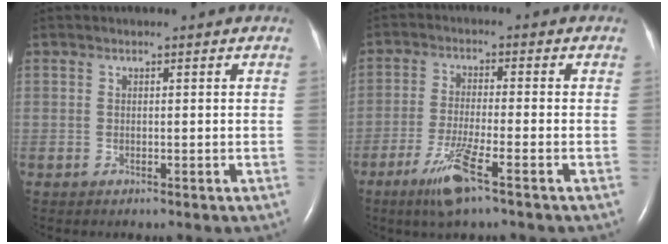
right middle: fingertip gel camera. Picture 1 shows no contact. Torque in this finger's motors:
{"motor_torque": [0.19, -0.14, 0.16, 0.09]}